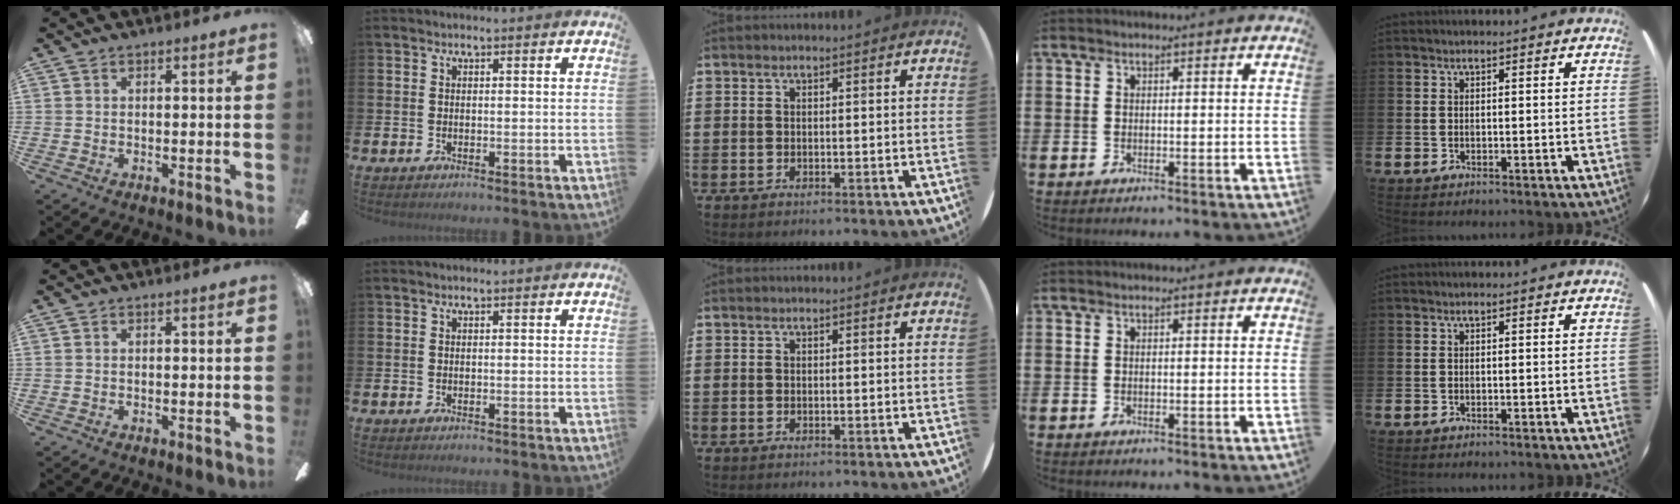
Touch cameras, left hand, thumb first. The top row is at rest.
{}